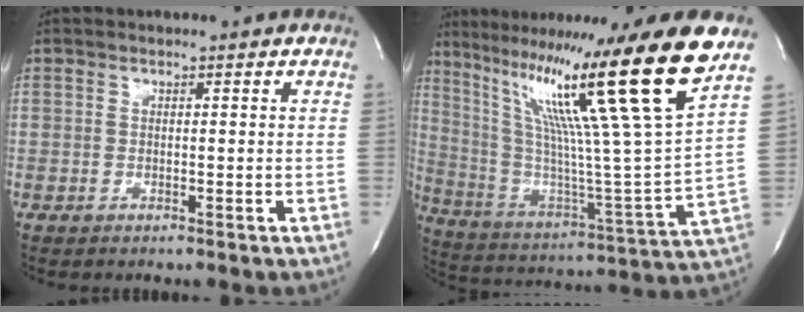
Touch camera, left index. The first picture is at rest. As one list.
[{"total": 25.6, "force": [16.7, -2.9, 19.2], "torque": [-0.331, -0.029, 0.267]}]